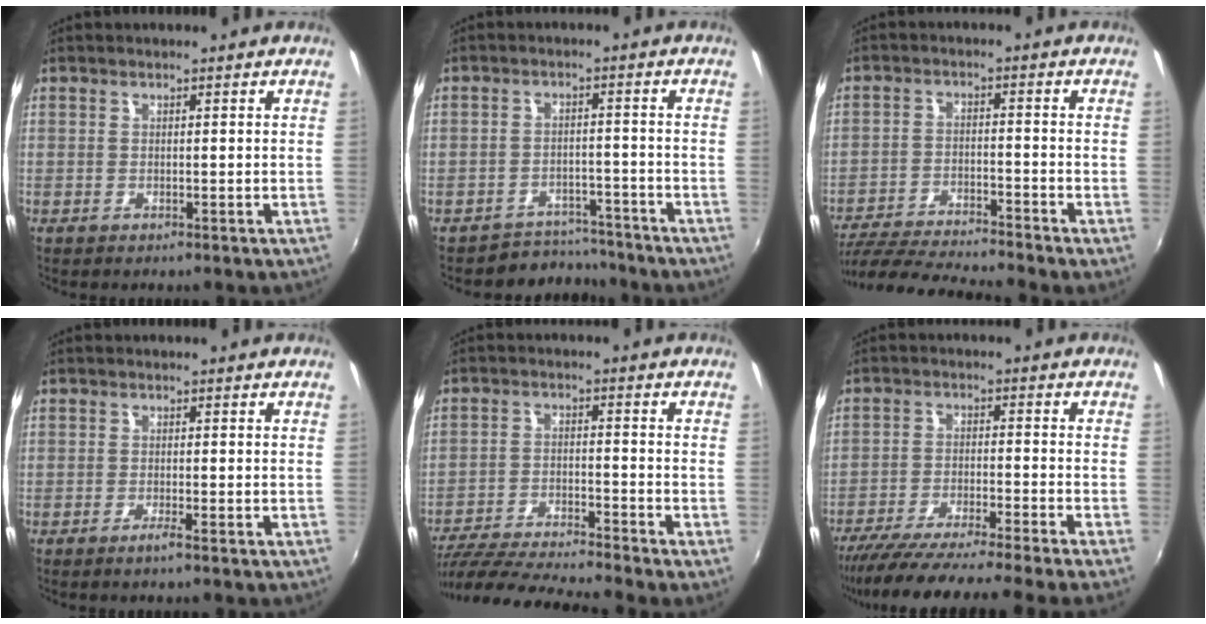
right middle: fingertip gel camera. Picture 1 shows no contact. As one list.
[{"total": 6.0, "force": [-5.3, 2.7, -0.8], "torque": [0.009, 0.022, -0.078]}, {"total": 12.9, "force": [-11.9, -0.4, 5.1], "torque": [-0.116, -0.021, -0.208]}, {"total": 1.4, "force": [-1.0, -0.1, 0.9], "torque": [-0.022, -0.003, -0.023]}, {"total": 14.3, "force": [-12.9, -0.9, 6.2], "torque": [-0.133, -0.029, -0.227]}, {"total": 15.8, "force": [-14.1, -2.6, 6.8], "torque": [-0.133, -0.040, -0.226]}]